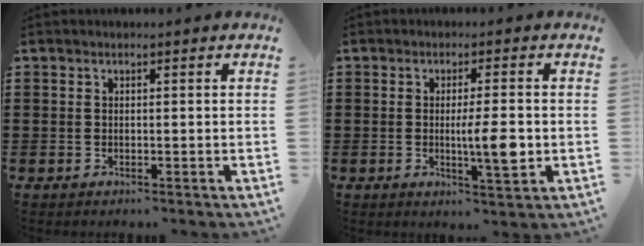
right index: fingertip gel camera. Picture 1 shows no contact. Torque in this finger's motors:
{"motor_torque": [1.48, -0.24, 0.55, 0.13]}